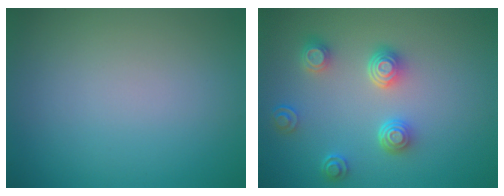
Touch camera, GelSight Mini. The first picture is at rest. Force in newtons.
{"total": 4.0, "press": 3.2, "slide": 2.5}